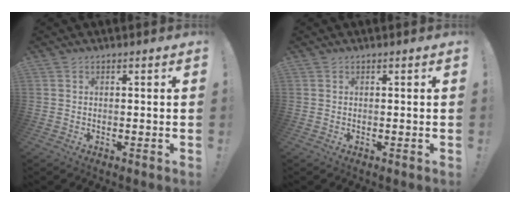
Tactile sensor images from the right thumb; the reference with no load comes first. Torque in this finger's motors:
{"motor_torque": [-0.02, 0.02, -0.01, -0.01, 0.00]}